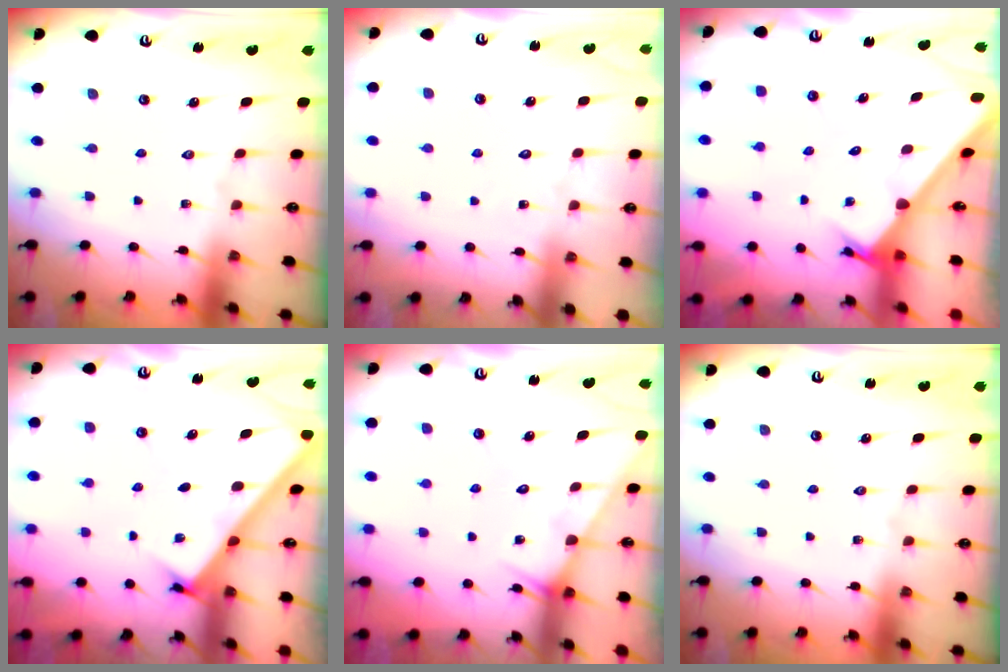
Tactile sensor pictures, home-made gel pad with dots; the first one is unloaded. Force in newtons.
{"total": 5.0, "press": 5.0, "slide": 0.4}
{"total": 2.4, "press": 2.4, "slide": 0.1}
{"total": 2.7, "press": 2.7, "slide": 0.3}
{"total": 6.4, "press": 6.4, "slide": 0.4}
{"total": 0.0}